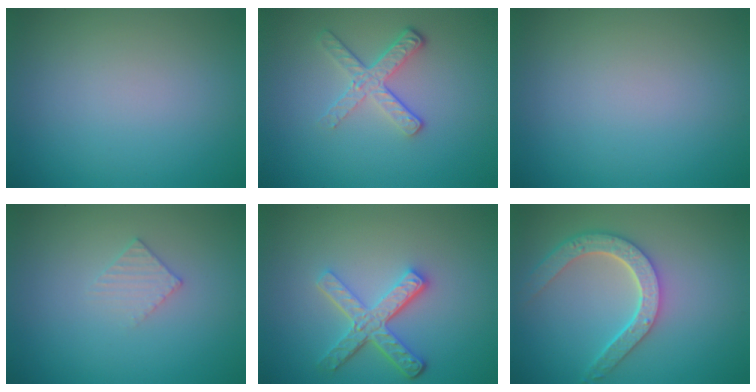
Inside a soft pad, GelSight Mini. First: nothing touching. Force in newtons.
{"total": 3.2, "press": 2.5, "slide": 2.0}
{"total": 0.0}
{"total": 1.4, "press": 1.4, "slide": 0.2}
{"total": 4.5, "press": 3.3, "slide": 3.0}
{"total": 4.6, "press": 3.7, "slide": 2.7}